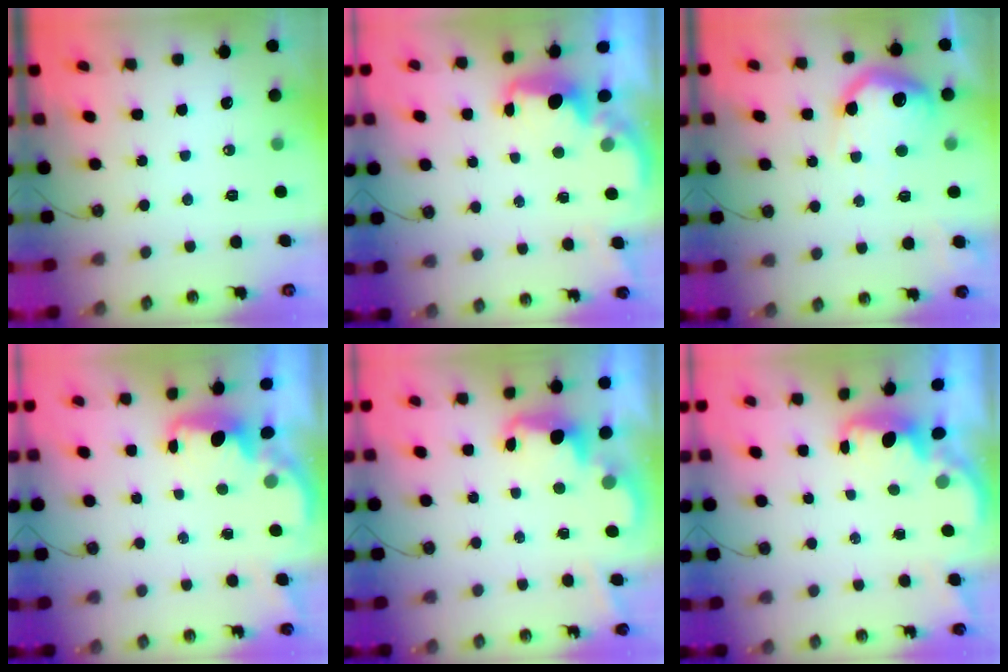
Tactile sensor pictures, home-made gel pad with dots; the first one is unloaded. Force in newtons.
{"total": 2.3, "press": 2.0, "slide": 1.1}
{"total": 16.9, "press": 16.9, "slide": 1.2}
{"total": 1.5, "press": 1.3, "slide": 0.7}
{"total": 2.5, "press": 2.4, "slide": 0.5}
{"total": 1.2, "press": 1.0, "slide": 0.6}